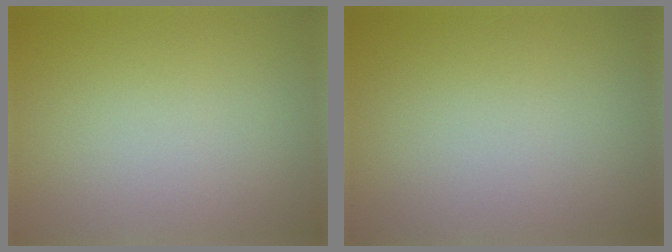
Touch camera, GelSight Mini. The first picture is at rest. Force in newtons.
{"total": 0.0}